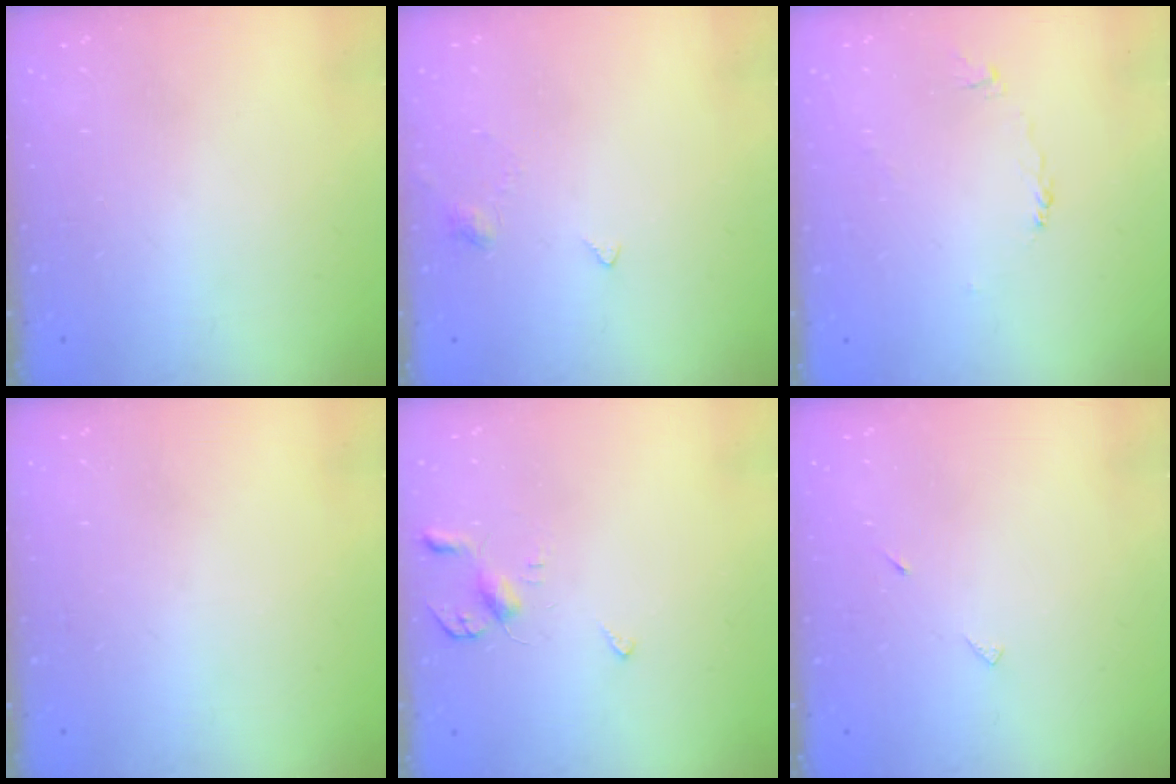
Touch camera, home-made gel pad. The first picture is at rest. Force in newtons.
{"total": 2.4, "press": 2.4, "slide": 0.5}
{"total": 2.2, "press": 2.1, "slide": 0.4}
{"total": 0.0}
{"total": 3.9, "press": 3.8, "slide": 0.7}
{"total": 4.3, "press": 4.2, "slide": 0.4}